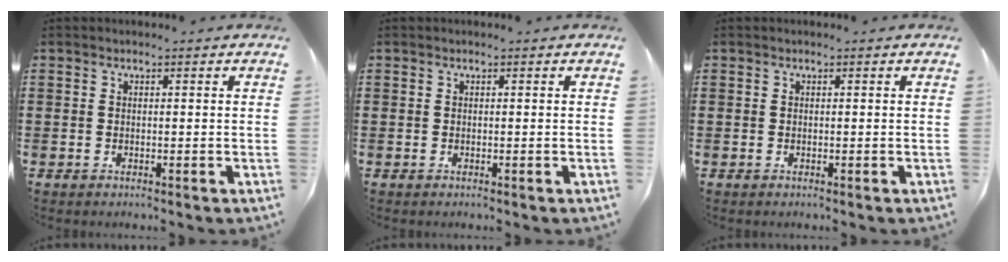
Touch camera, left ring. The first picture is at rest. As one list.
[{"total": 0.0}, {"total": 0.0}]